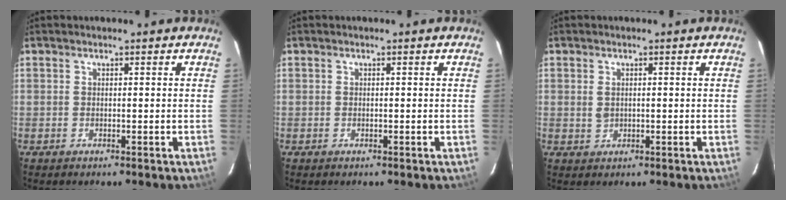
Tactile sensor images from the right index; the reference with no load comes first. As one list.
[{"total": 0.5, "force": [-0.1, 0.2, 0.5], "torque": [-0.010, 0.002, -0.002]}, {"total": 1.9, "force": [0.2, 1.4, 1.2], "torque": [-0.024, 0.002, 0.006]}]